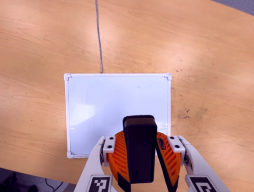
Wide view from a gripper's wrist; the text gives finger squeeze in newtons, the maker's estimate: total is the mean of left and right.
{"total": 8.0, "left": 8.5, "right": 7.5}